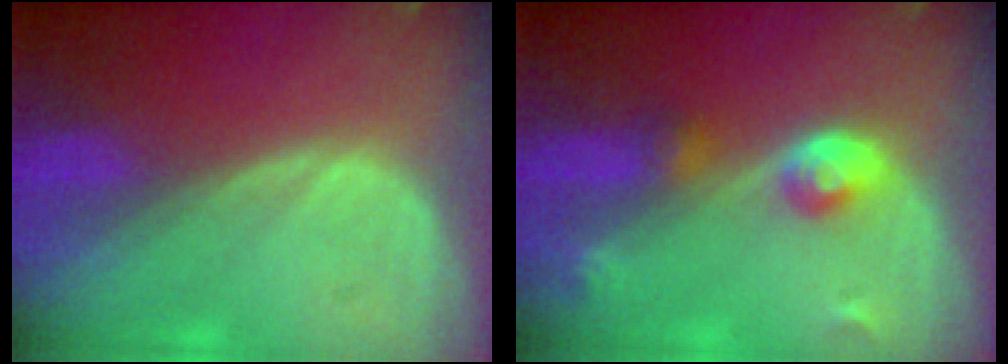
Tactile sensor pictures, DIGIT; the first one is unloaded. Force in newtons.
{"total": 4.3, "press": 4.3, "slide": 0.3}